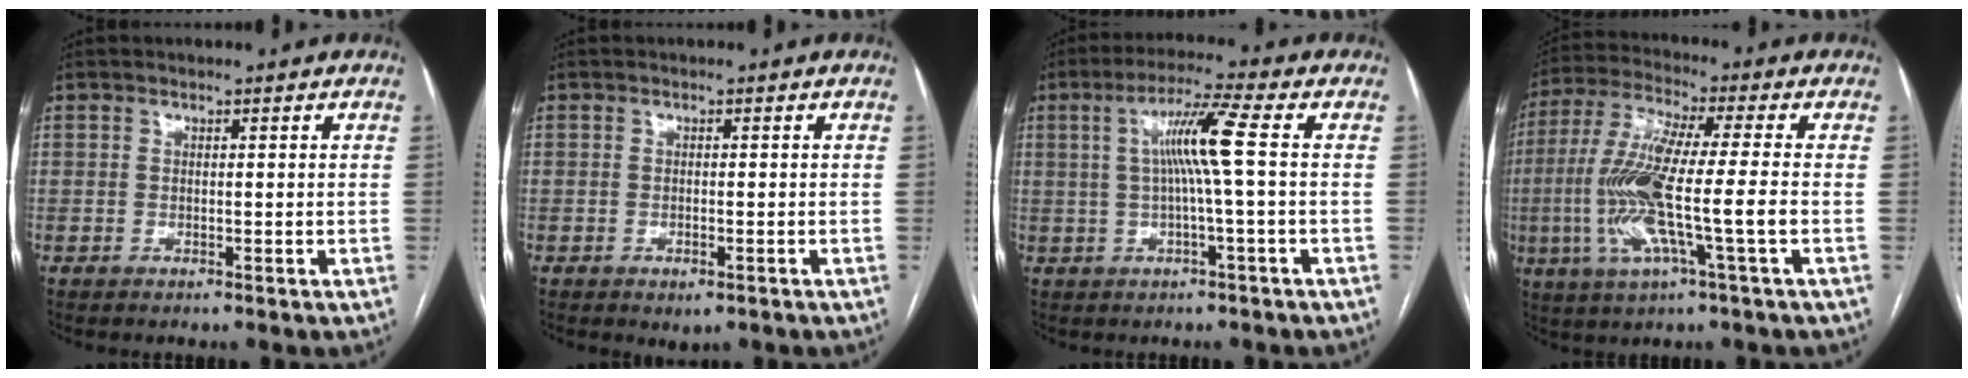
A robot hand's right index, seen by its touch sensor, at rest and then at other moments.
{"total": 1.6, "force": [-0.7, 0.8, 1.1], "torque": [-0.017, -0.002, -0.002]}
{"total": 7.5, "force": [0.8, -1.0, 7.4], "torque": [-0.137, 0.012, 0.016]}
{"total": 13.8, "force": [-2.6, 0.4, 13.5], "torque": [-0.284, -0.004, -0.054]}